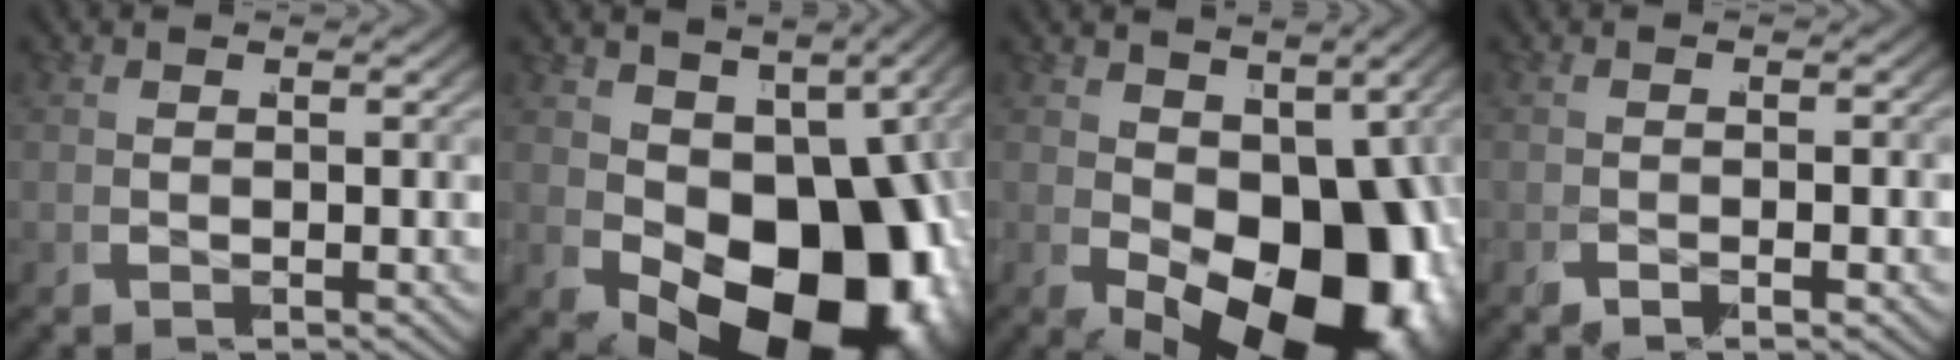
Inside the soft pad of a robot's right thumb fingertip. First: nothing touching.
{"total": 17.0, "force": [-3.6, 10.7, 12.8], "torque": [-0.215, -0.073, -0.026]}
{"total": 15.3, "force": [-3.5, 9.3, 11.6], "torque": [-0.184, -0.056, -0.032]}
{"total": 1.8, "force": [-1.1, 0.9, 1.2], "torque": [-0.031, 0.002, -0.024]}